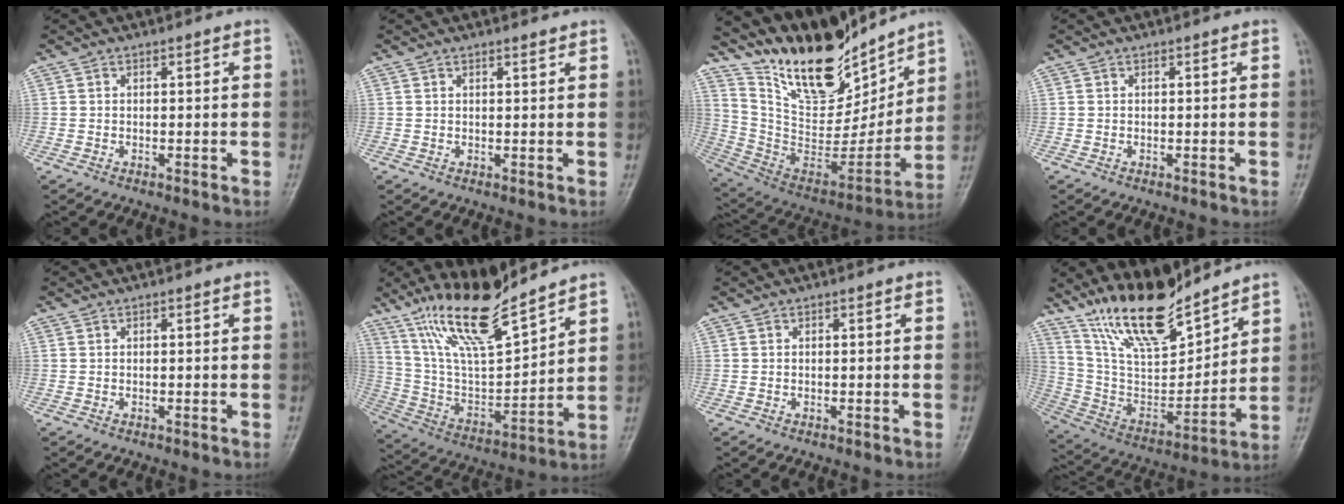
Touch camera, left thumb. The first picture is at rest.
{"total": 1.0, "force": [1.0, 0.1, 0.2], "torque": [-0.003, -0.010, 0.016]}
{"total": 23.0, "force": [18.1, 8.9, 11.0], "torque": [-0.140, -0.091, 0.323]}
{"total": 0.0}
{"total": 0.0}
{"total": 17.1, "force": [13.7, 3.3, 9.7], "torque": [-0.158, -0.073, 0.268]}
{"total": 0.0}
{"total": 17.7, "force": [14.7, 4.8, 8.5], "torque": [-0.115, -0.086, 0.283]}